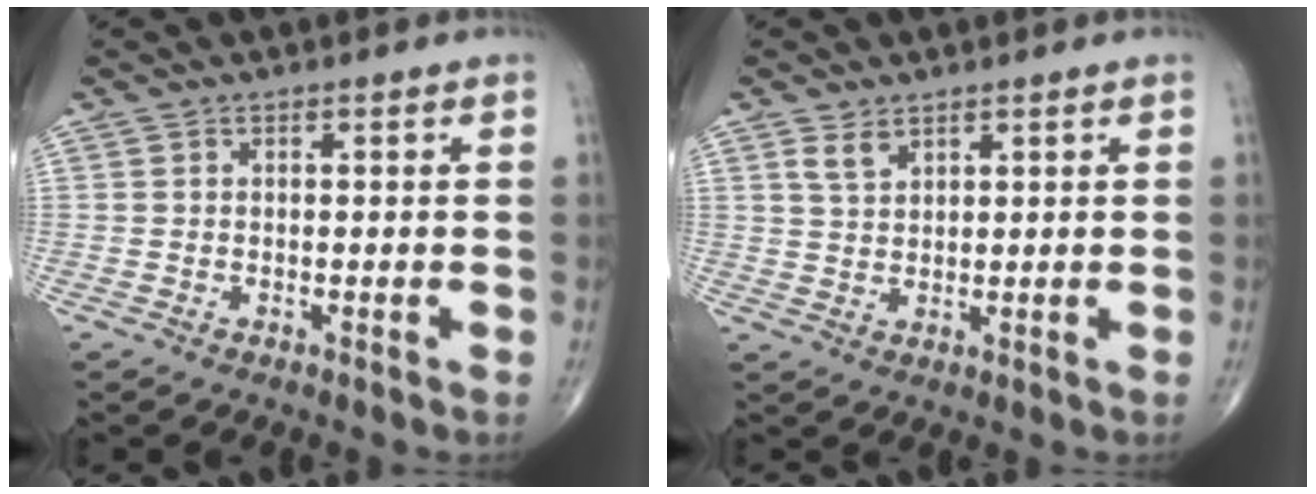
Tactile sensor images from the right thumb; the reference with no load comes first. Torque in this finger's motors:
{"motor_torque": [-0.40, 0.31, 0.52, 0.48, 0.05]}